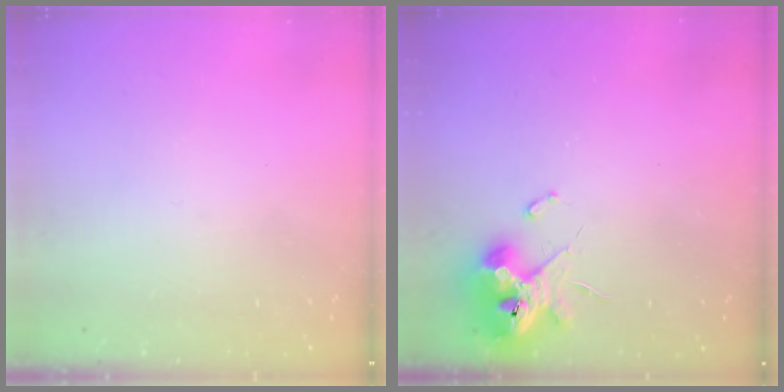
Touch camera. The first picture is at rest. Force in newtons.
{"total": 11.6, "press": 11.6, "slide": 0.8}